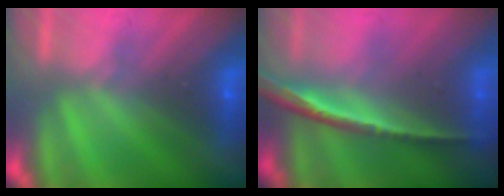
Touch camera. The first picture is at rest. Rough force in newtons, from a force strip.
{"total": 1.5}